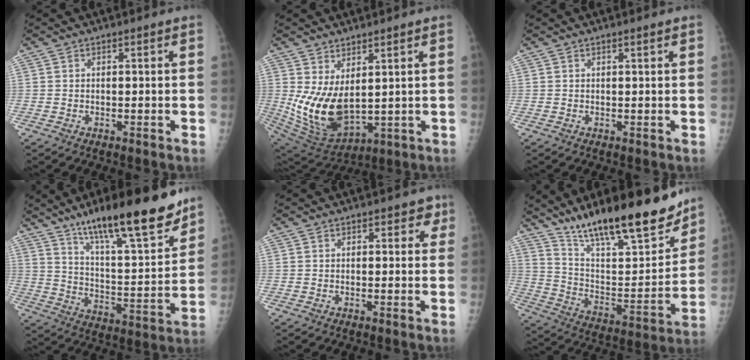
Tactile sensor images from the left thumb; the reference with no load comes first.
{"total": 12.5, "force": [2.3, 6.7, 10.3], "torque": [-0.184, -0.034, 0.071]}
{"total": 0.9, "force": [0.5, 0.0, 0.7], "torque": [-0.009, 0.000, 0.008]}
{"total": 22.6, "force": [15.8, 4.7, 15.4], "torque": [-0.217, -0.077, 0.259]}
{"total": 2.8, "force": [1.3, 1.8, 1.8], "torque": [0.006, 0.001, 0.009]}
{"total": 25.4, "force": [19.2, 6.2, 15.5], "torque": [-0.212, -0.086, 0.319]}